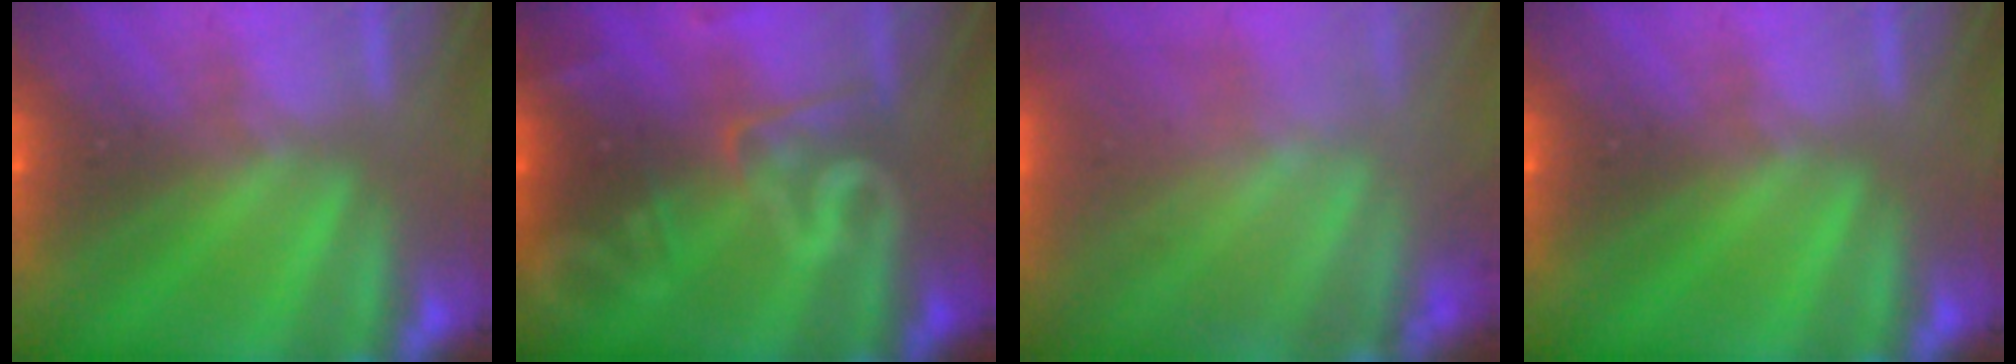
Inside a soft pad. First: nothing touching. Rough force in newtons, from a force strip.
{"total": 2.7}
{"total": 7.5}
{"total": 0.0}